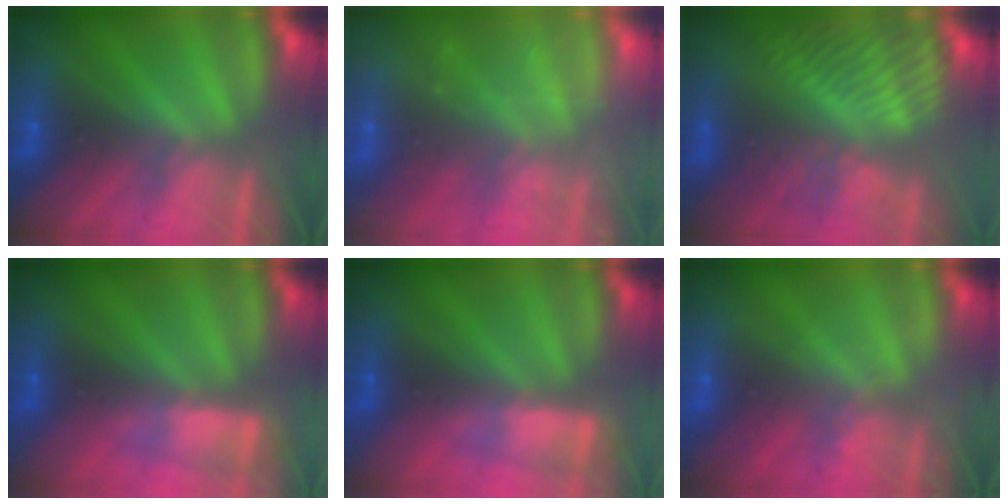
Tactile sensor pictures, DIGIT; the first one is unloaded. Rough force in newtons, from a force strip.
{"total": 2.4}
{"total": 3.4}
{"total": 3.0}
{"total": 3.0}
{"total": 2.0}